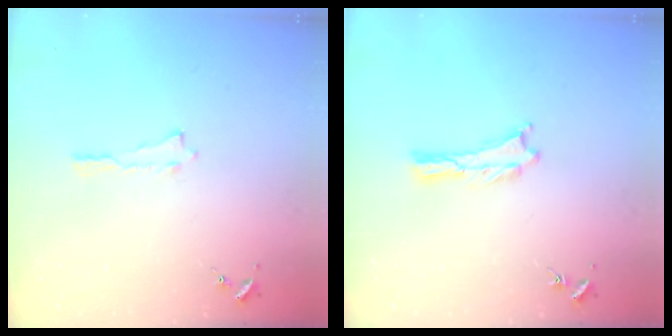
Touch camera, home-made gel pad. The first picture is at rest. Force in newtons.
{"total": 0.0}